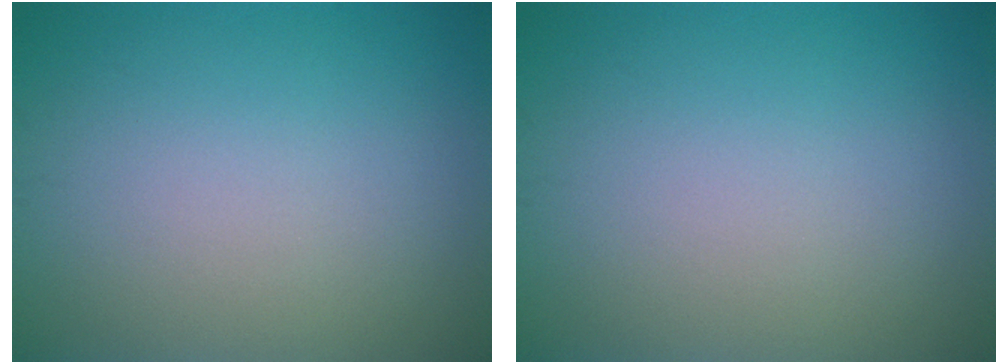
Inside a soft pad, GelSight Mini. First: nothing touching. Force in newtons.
{"total": 0.0}